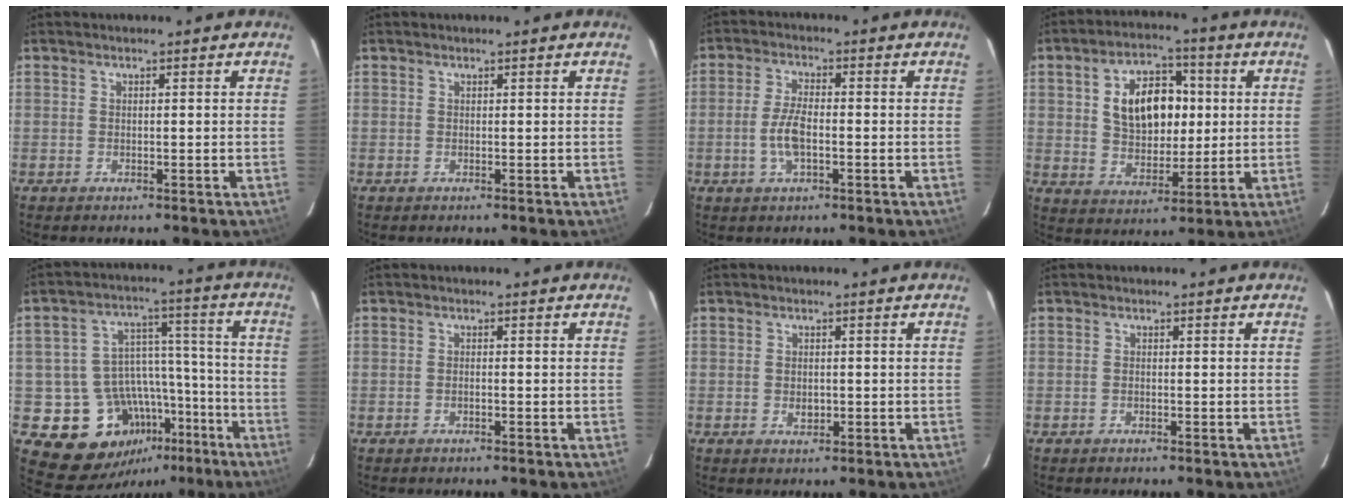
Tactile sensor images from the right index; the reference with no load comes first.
{"total": 0.0}
{"total": 5.5, "force": [-1.5, 2.2, 4.9], "torque": [-0.105, 0.003, -0.029]}
{"total": 12.9, "force": [2.2, 8.6, 9.3], "torque": [-0.165, 0.027, 0.049]}
{"total": 16.9, "force": [-9.8, 12.4, 6.0], "torque": [-0.120, 0.060, -0.116]}
{"total": 0.6, "force": [-0.5, 0.3, 0.3], "torque": [-0.007, 0.003, -0.011]}
{"total": 2.0, "force": [-0.5, 1.6, 1.2], "torque": [-0.019, 0.002, -0.007]}
{"total": 0.6, "force": [-0.4, 0.3, 0.1], "torque": [-0.003, 0.002, -0.011]}